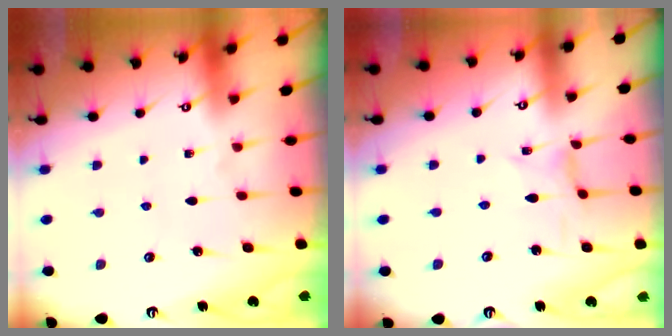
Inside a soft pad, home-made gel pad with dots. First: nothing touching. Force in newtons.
{"total": 0.0}